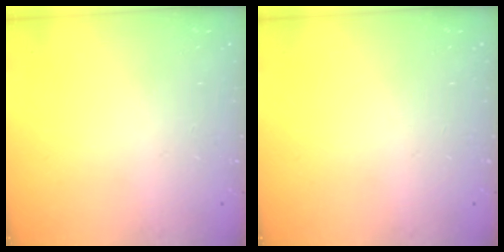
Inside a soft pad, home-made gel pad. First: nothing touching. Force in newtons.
{"total": 0.0}